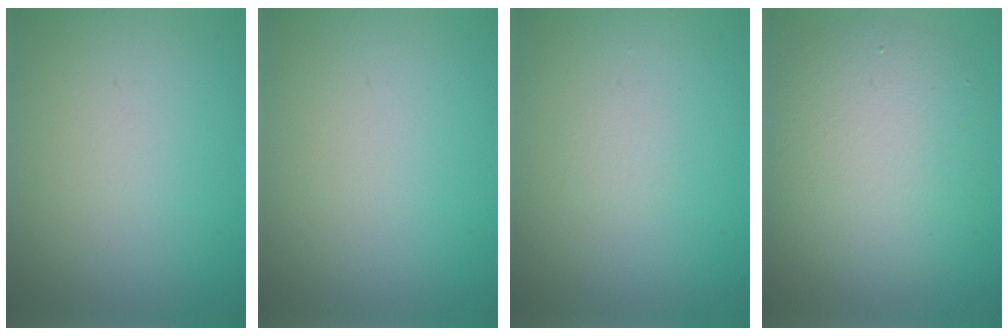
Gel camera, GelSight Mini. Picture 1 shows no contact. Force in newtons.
{"total": 0.0}
{"total": 0.5, "press": 0.5, "slide": 0.0}
{"total": 7.0, "press": 7.0, "slide": 0.6}